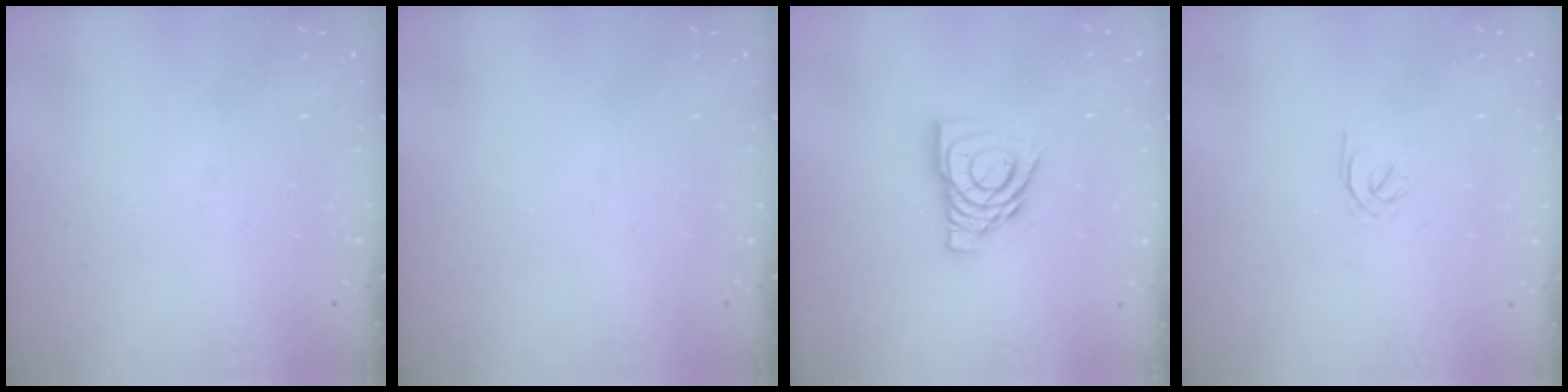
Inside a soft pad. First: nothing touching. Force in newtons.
{"total": 0.0}
{"total": 12.9, "press": 12.8, "slide": 1.6}
{"total": 0.5, "press": 0.3, "slide": 0.4}